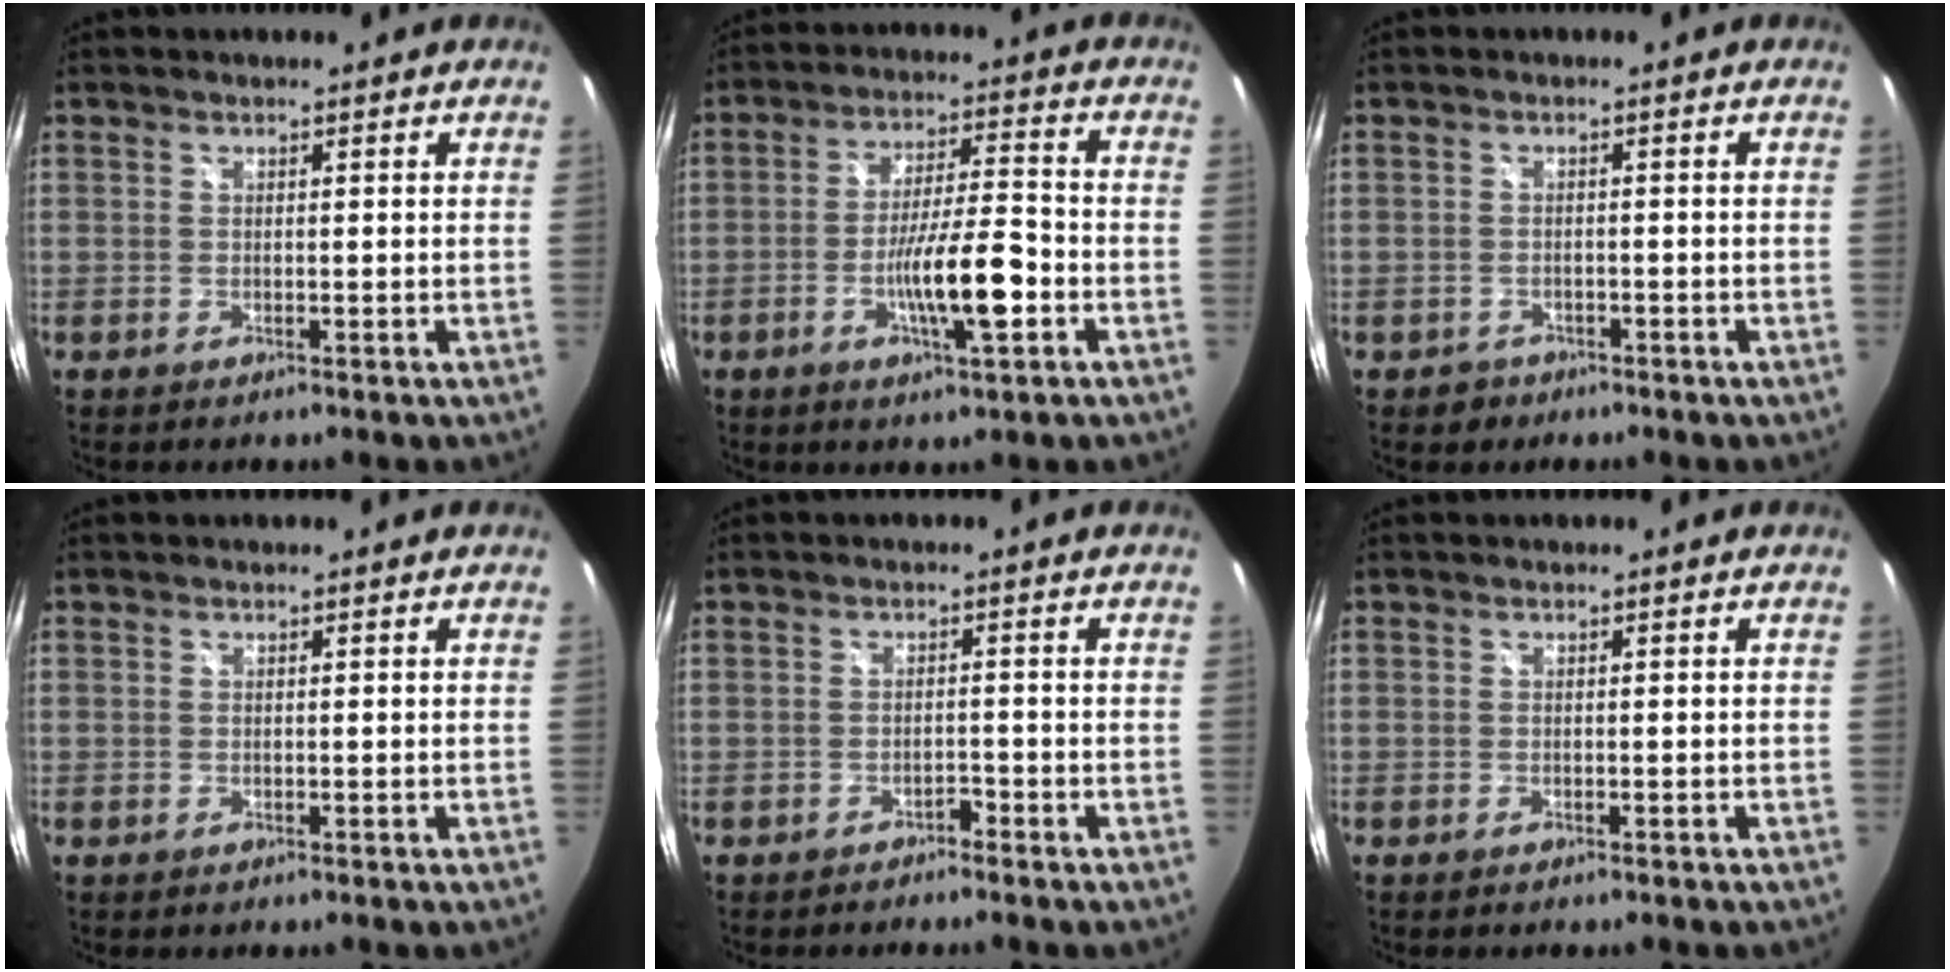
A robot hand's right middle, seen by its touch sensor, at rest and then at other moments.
{"total": 10.3, "force": [-3.8, 1.4, 9.4], "torque": [-0.174, -0.007, -0.064]}
{"total": 2.6, "force": [-1.6, 2.0, 0.3], "torque": [-0.015, 0.001, -0.020]}
{"total": 0.0}
{"total": 1.7, "force": [-1.6, 0.4, 0.2], "torque": [-0.010, -0.001, -0.025]}
{"total": 0.7, "force": [-0.6, 0.1, 0.3], "torque": [-0.005, -0.002, -0.010]}